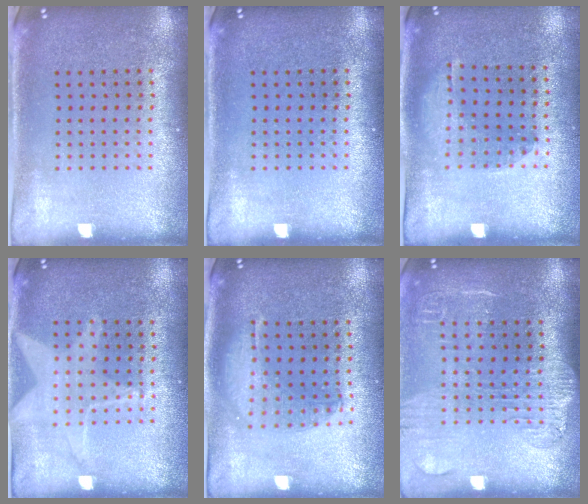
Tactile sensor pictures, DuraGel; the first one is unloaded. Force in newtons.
{"total": 0.0}
{"total": 1.2, "press": 0.9, "slide": 0.9}
{"total": 1.4, "press": 1.4, "slide": 0.5}
{"total": 1.3, "press": 1.3, "slide": 0.4}
{"total": 1.9, "press": 1.6, "slide": 1.0}